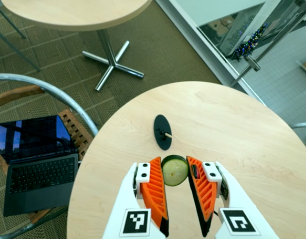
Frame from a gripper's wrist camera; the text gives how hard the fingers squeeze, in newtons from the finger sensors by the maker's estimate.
{"total": 7.6, "left": 7.2, "right": 7.9}